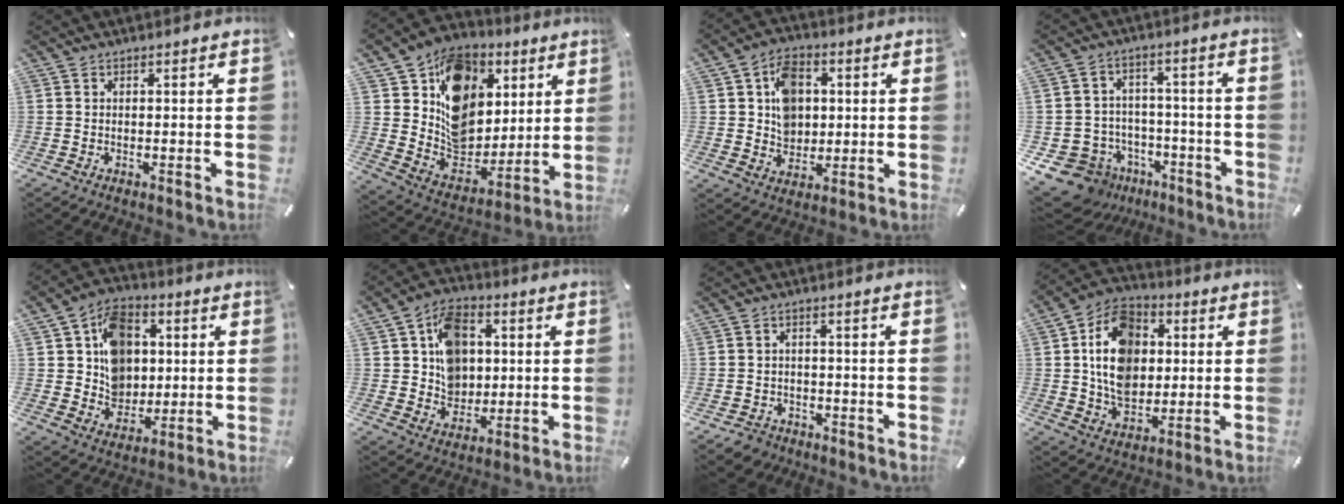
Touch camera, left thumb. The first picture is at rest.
{"total": 15.6, "force": [4.9, 13.2, 6.8], "torque": [-0.098, -0.038, 0.096]}
{"total": 9.3, "force": [1.6, 7.9, 4.6], "torque": [-0.072, 0.011, 0.031]}
{"total": 11.1, "force": [-6.5, 8.5, 2.9], "torque": [-0.069, 0.043, -0.108]}
{"total": 12.8, "force": [2.0, 11.3, 5.7], "torque": [-0.091, 0.003, 0.045]}
{"total": 11.5, "force": [2.2, 9.9, 5.5], "torque": [-0.085, 0.007, 0.049]}
{"total": 3.5, "force": [-2.2, 2.7, 0.7], "torque": [-0.010, 0.014, -0.043]}
{"total": 15.6, "force": [1.5, 12.2, 9.5], "torque": [-0.182, 0.019, 0.029]}